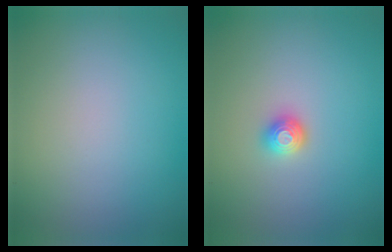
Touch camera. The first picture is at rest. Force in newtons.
{"total": 1.4, "press": 1.2, "slide": 0.6}